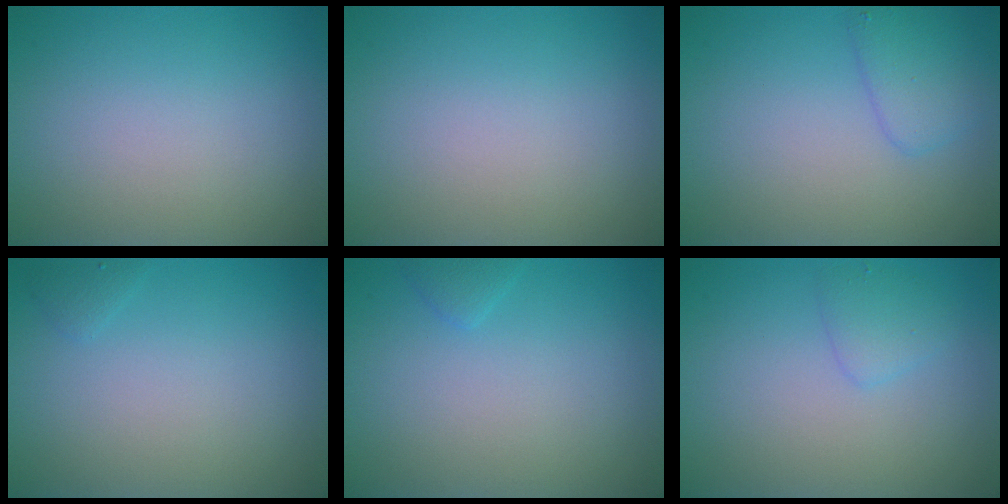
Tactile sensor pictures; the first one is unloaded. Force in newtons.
{"total": 0.0}
{"total": 2.4, "press": 2.4, "slide": 0.1}
{"total": 0.6, "press": 0.6, "slide": 0.1}
{"total": 0.8, "press": 0.8, "slide": 0.1}
{"total": 1.4, "press": 1.4, "slide": 0.1}